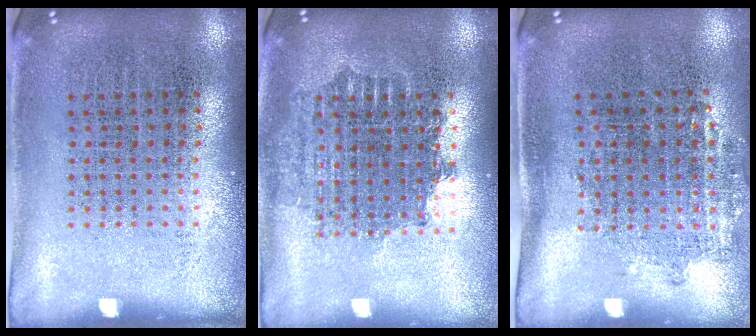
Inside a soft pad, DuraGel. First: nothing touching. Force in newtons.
{"total": 1.7, "press": 1.4, "slide": 1.0}
{"total": 1.2, "press": 0.9, "slide": 0.8}